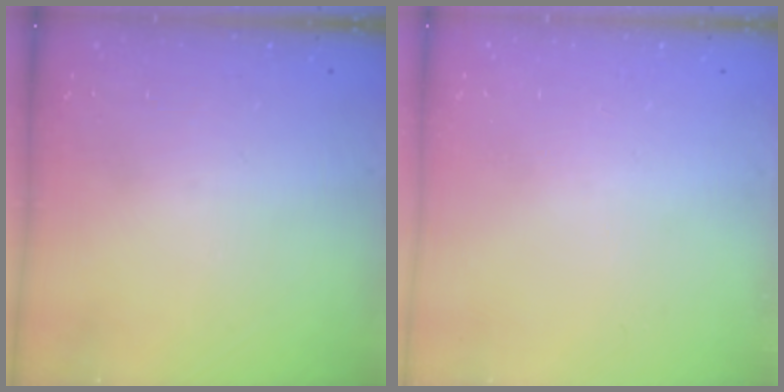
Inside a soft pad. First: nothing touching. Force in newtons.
{"total": 0.0}